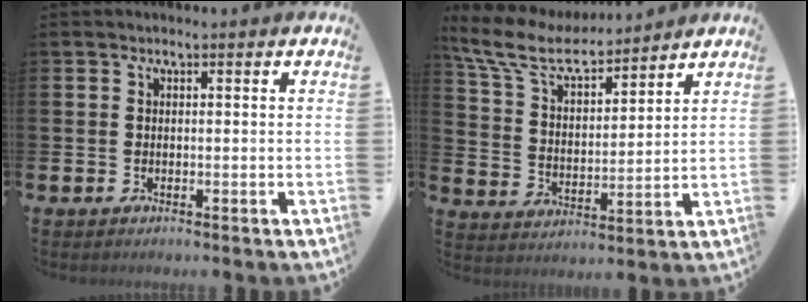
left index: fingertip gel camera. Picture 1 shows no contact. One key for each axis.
{"total": 8.7, "fx": 7.7, "fy": 2.6, "fz": 3.1, "tx": -0.096, "ty": -0.047, "tz": 0.138}